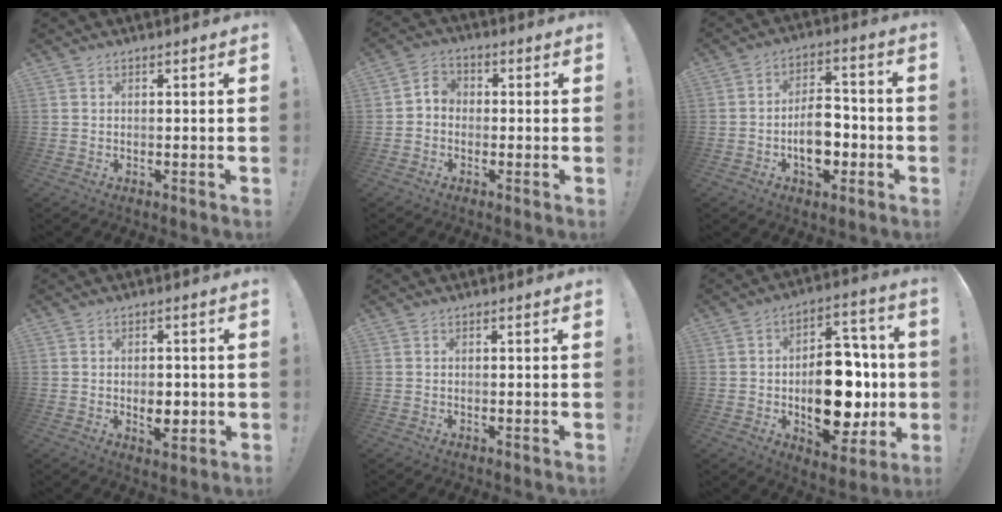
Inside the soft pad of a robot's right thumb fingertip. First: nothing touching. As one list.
[{"total": 4.3, "force": [-1.7, 3.4, 1.9], "torque": [-0.034, 0.019, -0.029]}, {"total": 11.6, "force": [-3.3, 7.2, 8.4], "torque": [-0.132, 0.021, -0.056]}, {"total": 5.4, "force": [-0.9, 3.4, 4.1], "torque": [-0.044, 0.006, -0.014]}, {"total": 0.0}, {"total": 22.5, "force": [-2.8, 13.7, 17.7], "torque": [-0.240, 0.016, -0.029]}]